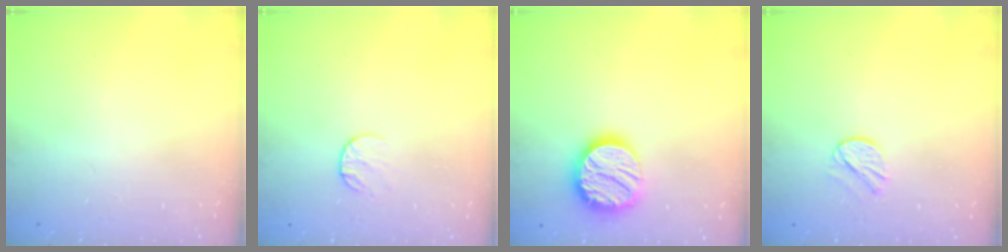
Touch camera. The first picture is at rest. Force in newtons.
{"total": 5.5, "press": 5.5, "slide": 0.6}
{"total": 18.1, "press": 18.1, "slide": 1.3}
{"total": 5.9, "press": 5.8, "slide": 0.6}